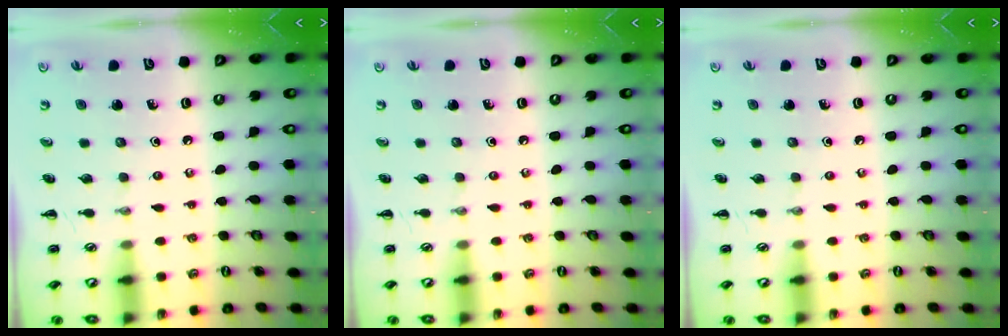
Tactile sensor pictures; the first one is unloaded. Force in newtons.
{"total": 0.0}
{"total": 0.0}